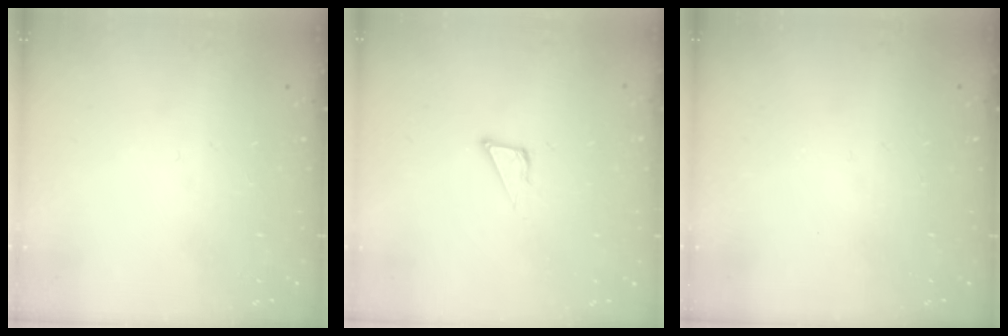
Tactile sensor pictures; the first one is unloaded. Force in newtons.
{"total": 3.5, "press": 3.5, "slide": 0.2}
{"total": 0.0}